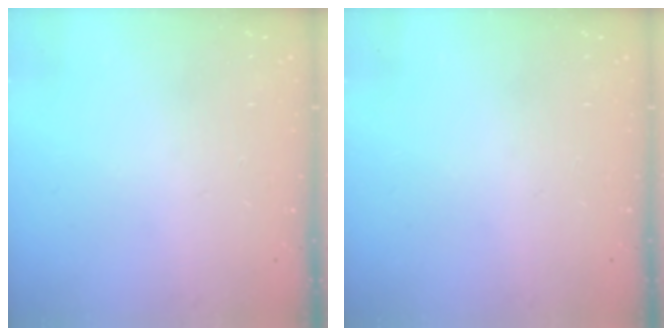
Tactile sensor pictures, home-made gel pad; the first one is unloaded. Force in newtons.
{"total": 0.0}